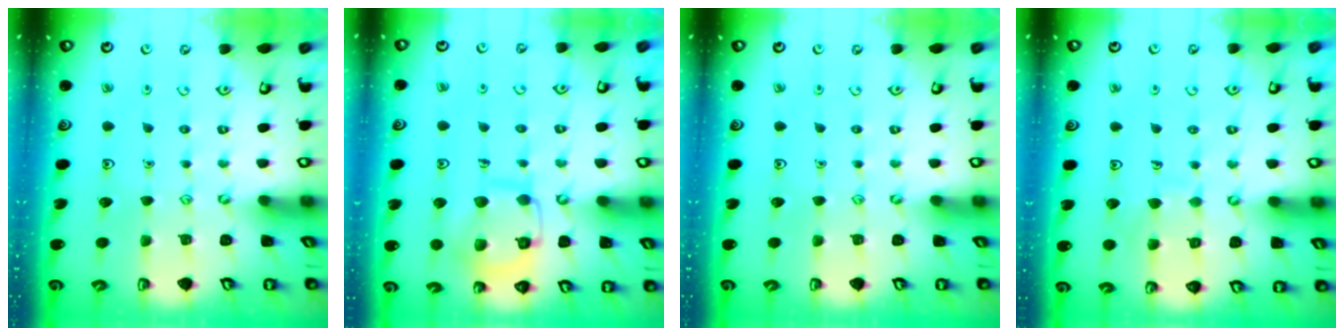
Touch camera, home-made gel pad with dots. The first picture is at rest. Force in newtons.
{"total": 12.0, "press": 12.0, "slide": 0.6}
{"total": 0.0}
{"total": 6.0, "press": 6.0, "slide": 0.3}